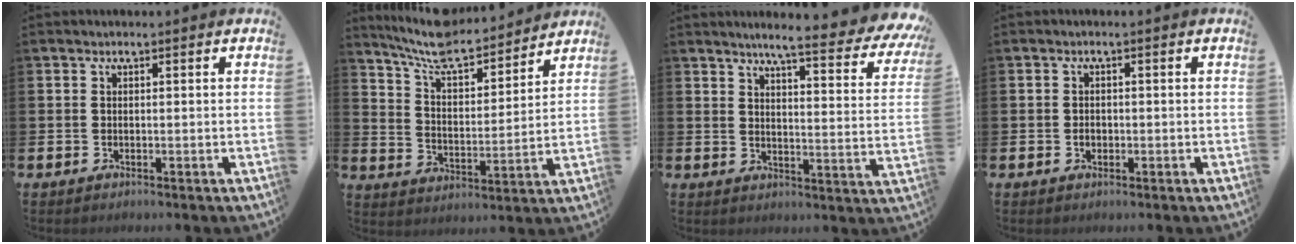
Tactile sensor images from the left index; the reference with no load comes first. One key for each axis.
{"total": 8.7, "fx": 8.2, "fy": 1.8, "fz": 2.1, "tx": -0.074, "ty": -0.061, "tz": 0.145}
{"total": 6.5, "fx": 5.6, "fy": 0.4, "fz": 3.3, "tx": -0.062, "ty": -0.046, "tz": 0.086}
{"total": 1.1, "fx": -0.1, "fy": 0.9, "fz": 0.5, "tx": -0.009, "ty": 0.007, "tz": -0.005}